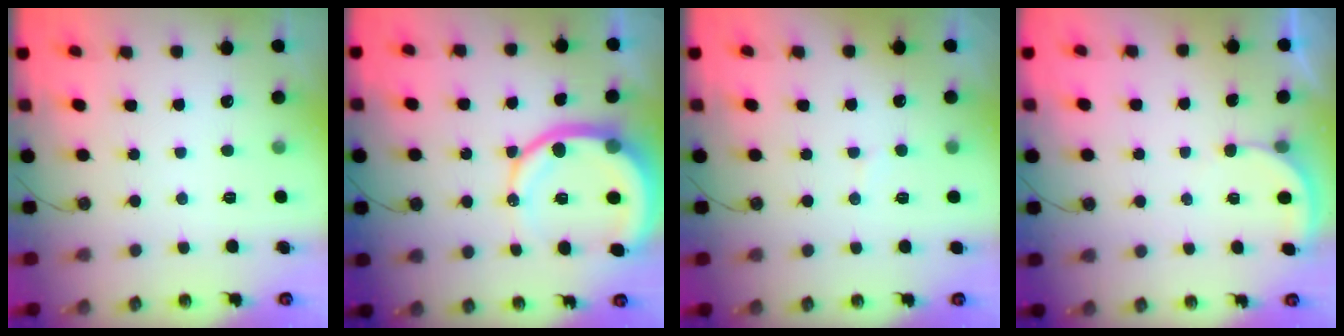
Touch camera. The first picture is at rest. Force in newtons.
{"total": 13.7, "press": 13.6, "slide": 1.8}
{"total": 4.7, "press": 4.7, "slide": 0.4}
{"total": 2.3, "press": 2.3, "slide": 0.2}